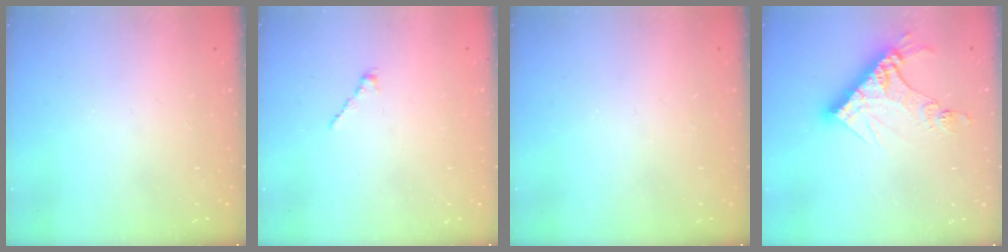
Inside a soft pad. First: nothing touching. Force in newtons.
{"total": 1.2, "press": 1.1, "slide": 0.5}
{"total": 0.0}
{"total": 12.3, "press": 12.2, "slide": 1.4}